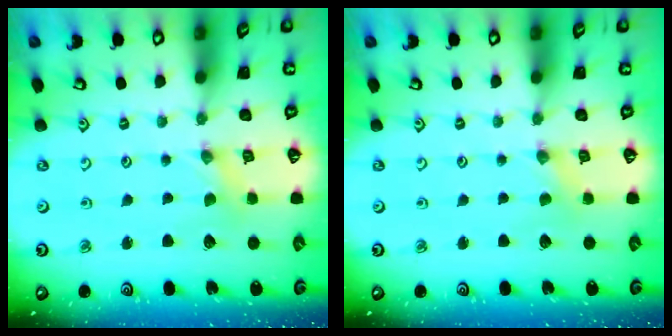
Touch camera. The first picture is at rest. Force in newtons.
{"total": 0.0}